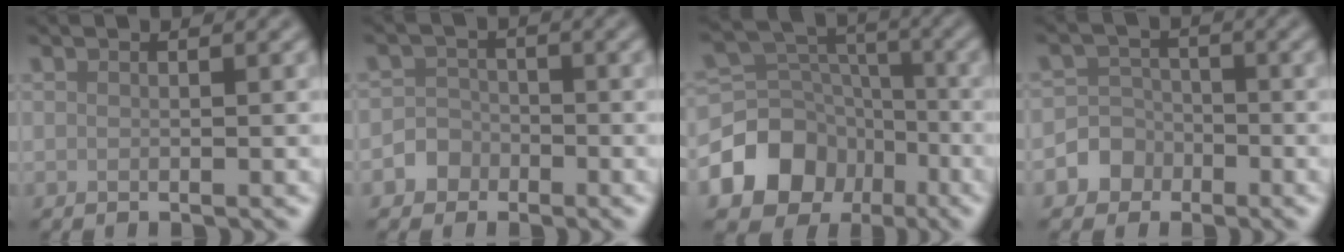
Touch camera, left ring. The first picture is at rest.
{"total": 2.6, "force": [-1.4, 2.1, 0.3], "torque": [0.021, 0.006, -0.034]}
{"total": 10.1, "force": [-5.2, 7.9, 3.6], "torque": [-0.073, 0.006, -0.093]}
{"total": 3.8, "force": [-1.8, 3.3, 0.5], "torque": [0.024, 0.003, -0.048]}